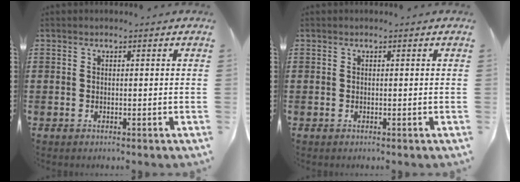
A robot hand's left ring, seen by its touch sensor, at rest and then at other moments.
{"total": 0.0}